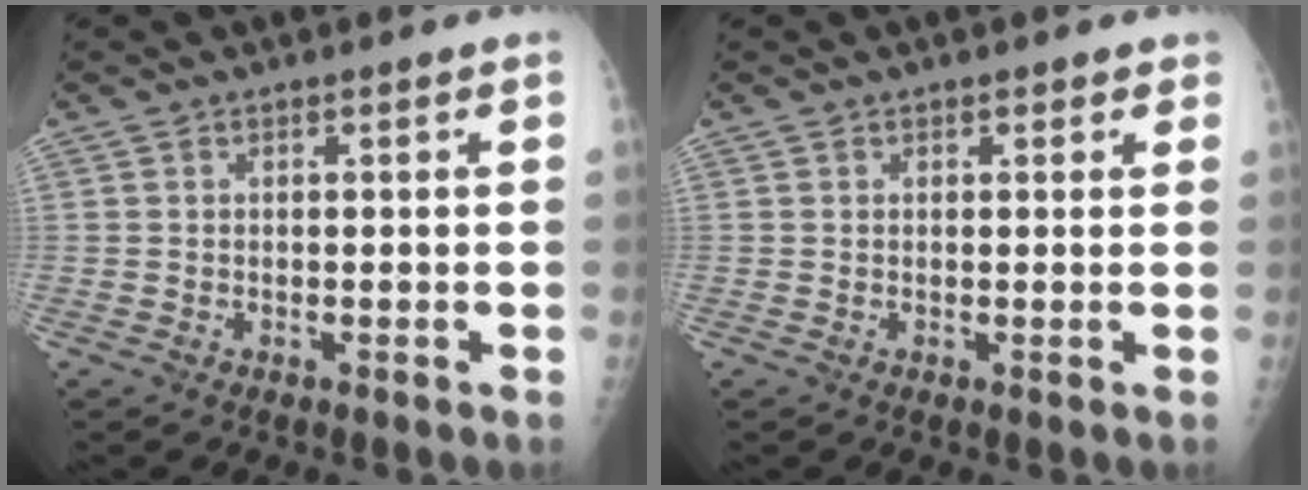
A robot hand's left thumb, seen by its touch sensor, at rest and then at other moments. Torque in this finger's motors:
{"motor_torque": [-0.18, 0.00, 0.05, 0.03, -0.04]}